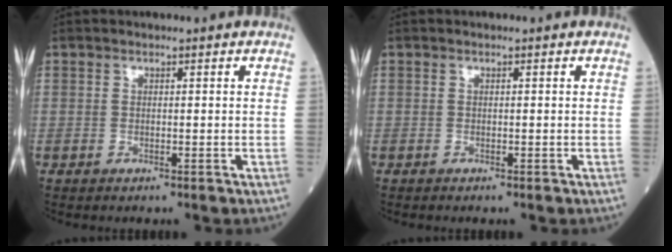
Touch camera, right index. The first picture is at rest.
{"total": 0.0}